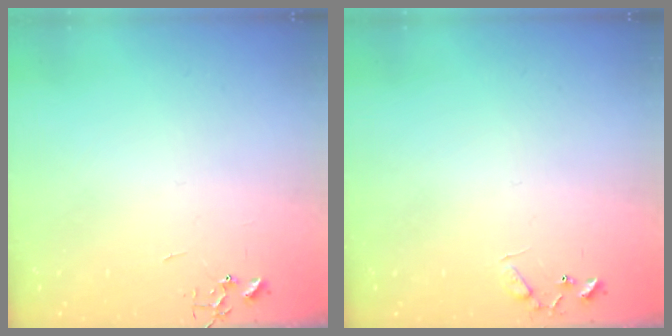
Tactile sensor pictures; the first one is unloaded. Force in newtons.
{"total": 5.6, "press": 5.6, "slide": 0.5}